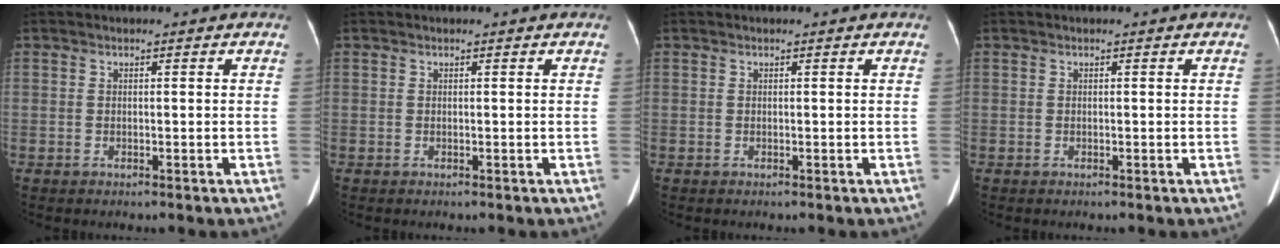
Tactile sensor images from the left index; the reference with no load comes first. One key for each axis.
{"total": 0.0}
{"total": 0.0}
{"total": 0.0}